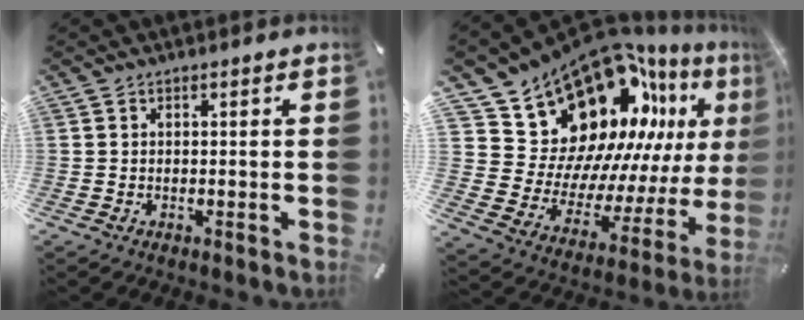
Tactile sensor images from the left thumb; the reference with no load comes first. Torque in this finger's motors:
{"motor_torque": [2.50, 2.50, 1.51, -1.26, 0.60]}